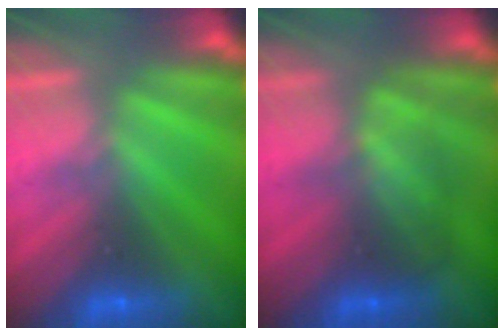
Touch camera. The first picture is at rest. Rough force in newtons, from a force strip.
{"total": 2.1}